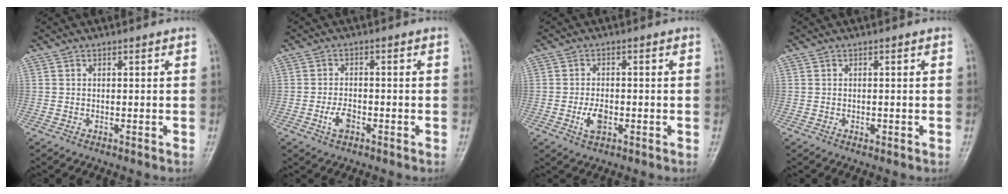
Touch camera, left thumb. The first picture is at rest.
{"total": 3.5, "force": [-1.5, 2.0, 2.4], "torque": [-0.046, 0.009, -0.029]}
{"total": 4.2, "force": [-1.2, 2.4, 3.2], "torque": [-0.057, 0.002, -0.022]}
{"total": 0.9, "force": [-0.2, 0.6, 0.6], "torque": [-0.004, 0.000, -0.004]}